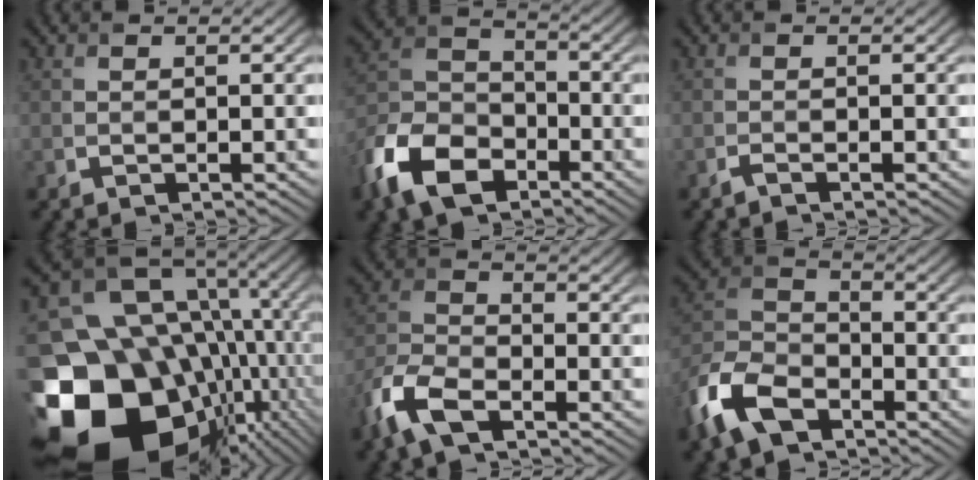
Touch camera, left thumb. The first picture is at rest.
{"total": 11.6, "force": [-7.0, 6.6, 6.4], "torque": [-0.155, -0.014, -0.158]}
{"total": 0.9, "force": [-0.7, 0.1, 0.5], "torque": [-0.011, 0.000, -0.015]}
{"total": 21.7, "force": [-5.4, 16.8, 12.7], "torque": [-0.283, -0.025, -0.064]}
{"total": 7.7, "force": [-4.8, 3.3, 4.9], "torque": [-0.116, -0.007, -0.115]}
{"total": 10.8, "force": [-6.6, 5.7, 6.3], "torque": [-0.153, -0.012, -0.153]}